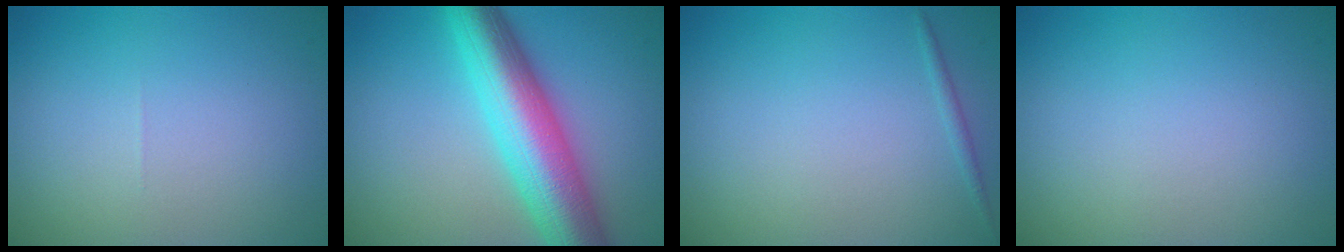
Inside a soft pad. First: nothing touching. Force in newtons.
{"total": 9.2, "press": 9.2, "slide": 0.4}
{"total": 0.6, "press": 0.6, "slide": 0.1}
{"total": 0.0}